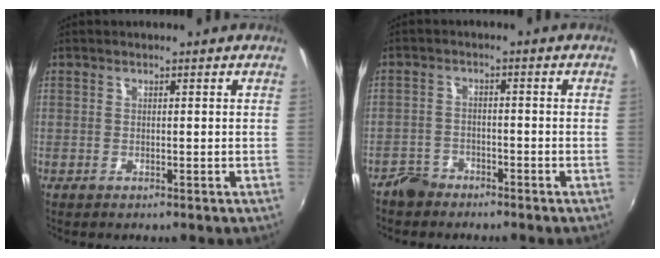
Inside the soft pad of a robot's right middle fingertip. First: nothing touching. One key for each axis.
{"total": 4.4, "fx": -3.6, "fy": 2.5, "fz": 0.7, "tx": -0.027, "ty": 0.008, "tz": -0.069}